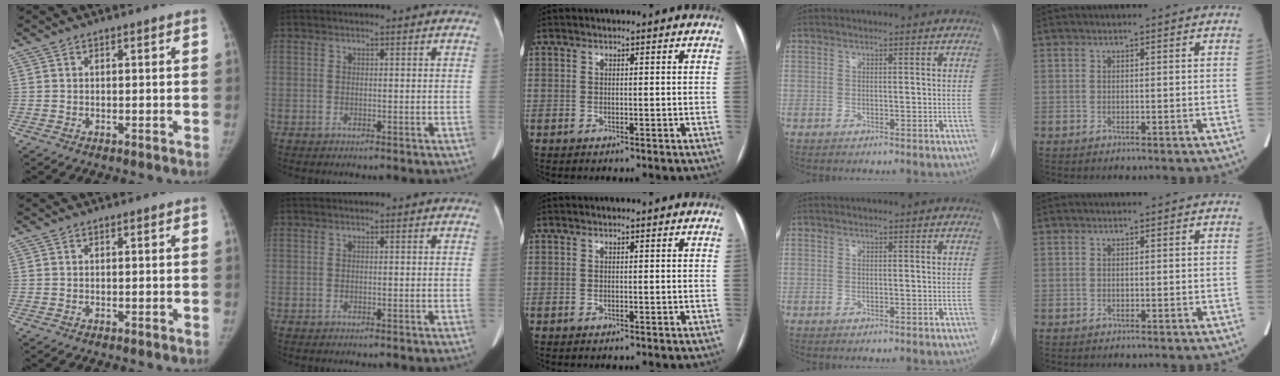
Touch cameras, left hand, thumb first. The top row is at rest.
{}